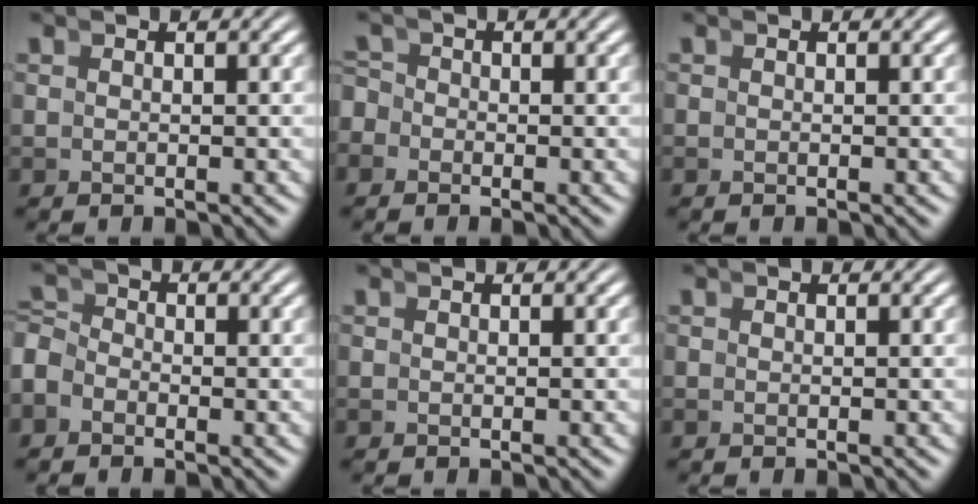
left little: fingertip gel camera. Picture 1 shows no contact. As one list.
[{"total": 1.6, "force": [-0.8, 1.3, 0.3], "torque": [-0.001, -0.010, -0.016]}, {"total": 0.0}, {"total": 2.8, "force": [-1.1, 2.4, 1.0], "torque": [-0.022, -0.014, -0.020]}, {"total": 0.0}, {"total": 0.0}]